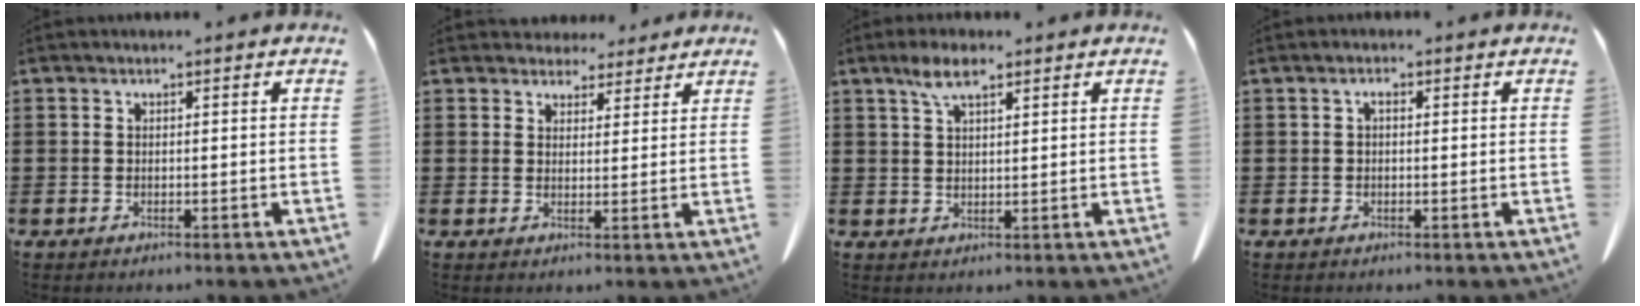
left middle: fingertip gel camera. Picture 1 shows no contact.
{"total": 4.0, "force": [3.7, 1.5, 0.4], "torque": [-0.012, -0.008, 0.071]}
{"total": 4.8, "force": [2.9, 1.5, 3.6], "torque": [-0.078, 0.004, 0.052]}
{"total": 1.3, "force": [0.1, 0.6, 1.2], "torque": [-0.025, 0.003, 0.001]}